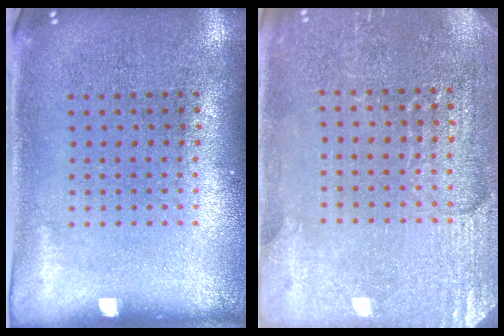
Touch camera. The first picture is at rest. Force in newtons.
{"total": 2.9, "press": 2.9, "slide": 0.2}